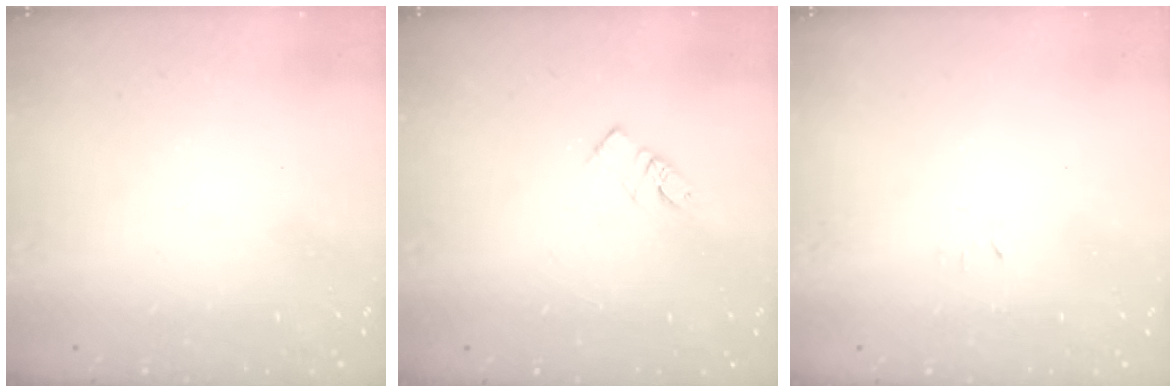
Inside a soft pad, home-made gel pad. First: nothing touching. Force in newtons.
{"total": 4.0, "press": 4.0, "slide": 0.4}
{"total": 2.4, "press": 2.4, "slide": 0.4}